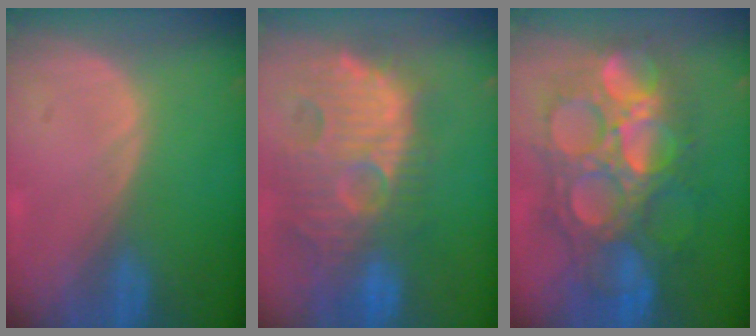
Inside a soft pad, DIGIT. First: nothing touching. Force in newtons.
{"total": 14.3, "press": 12.5, "slide": 6.9}
{"total": 13.4, "press": 13.3, "slide": 1.5}